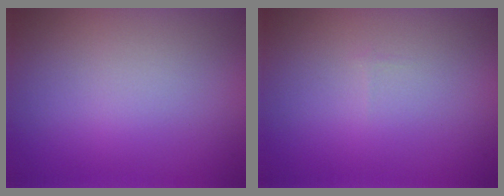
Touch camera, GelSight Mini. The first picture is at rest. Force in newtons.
{"total": 0.0}